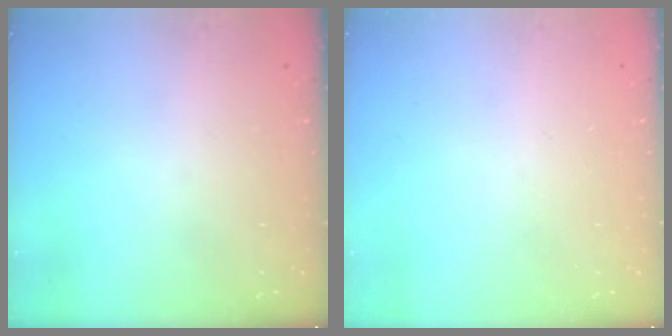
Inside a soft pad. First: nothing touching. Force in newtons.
{"total": 0.0}